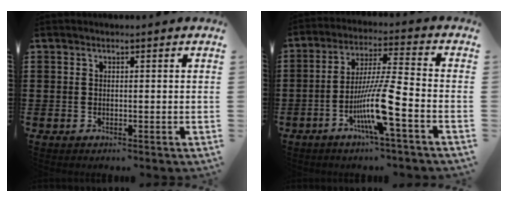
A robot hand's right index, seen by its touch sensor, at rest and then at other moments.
{"total": 10.8, "force": [-4.4, 0.7, 9.8], "torque": [-0.202, -0.012, -0.089]}